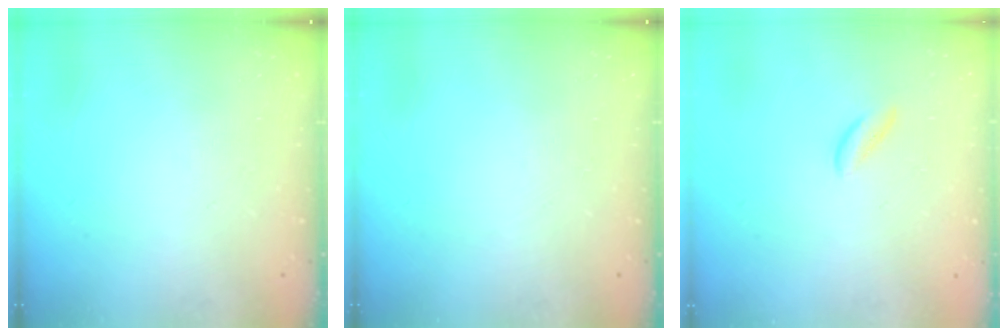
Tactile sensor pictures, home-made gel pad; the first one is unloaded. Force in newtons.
{"total": 0.0}
{"total": 1.3, "press": 1.2, "slide": 0.4}